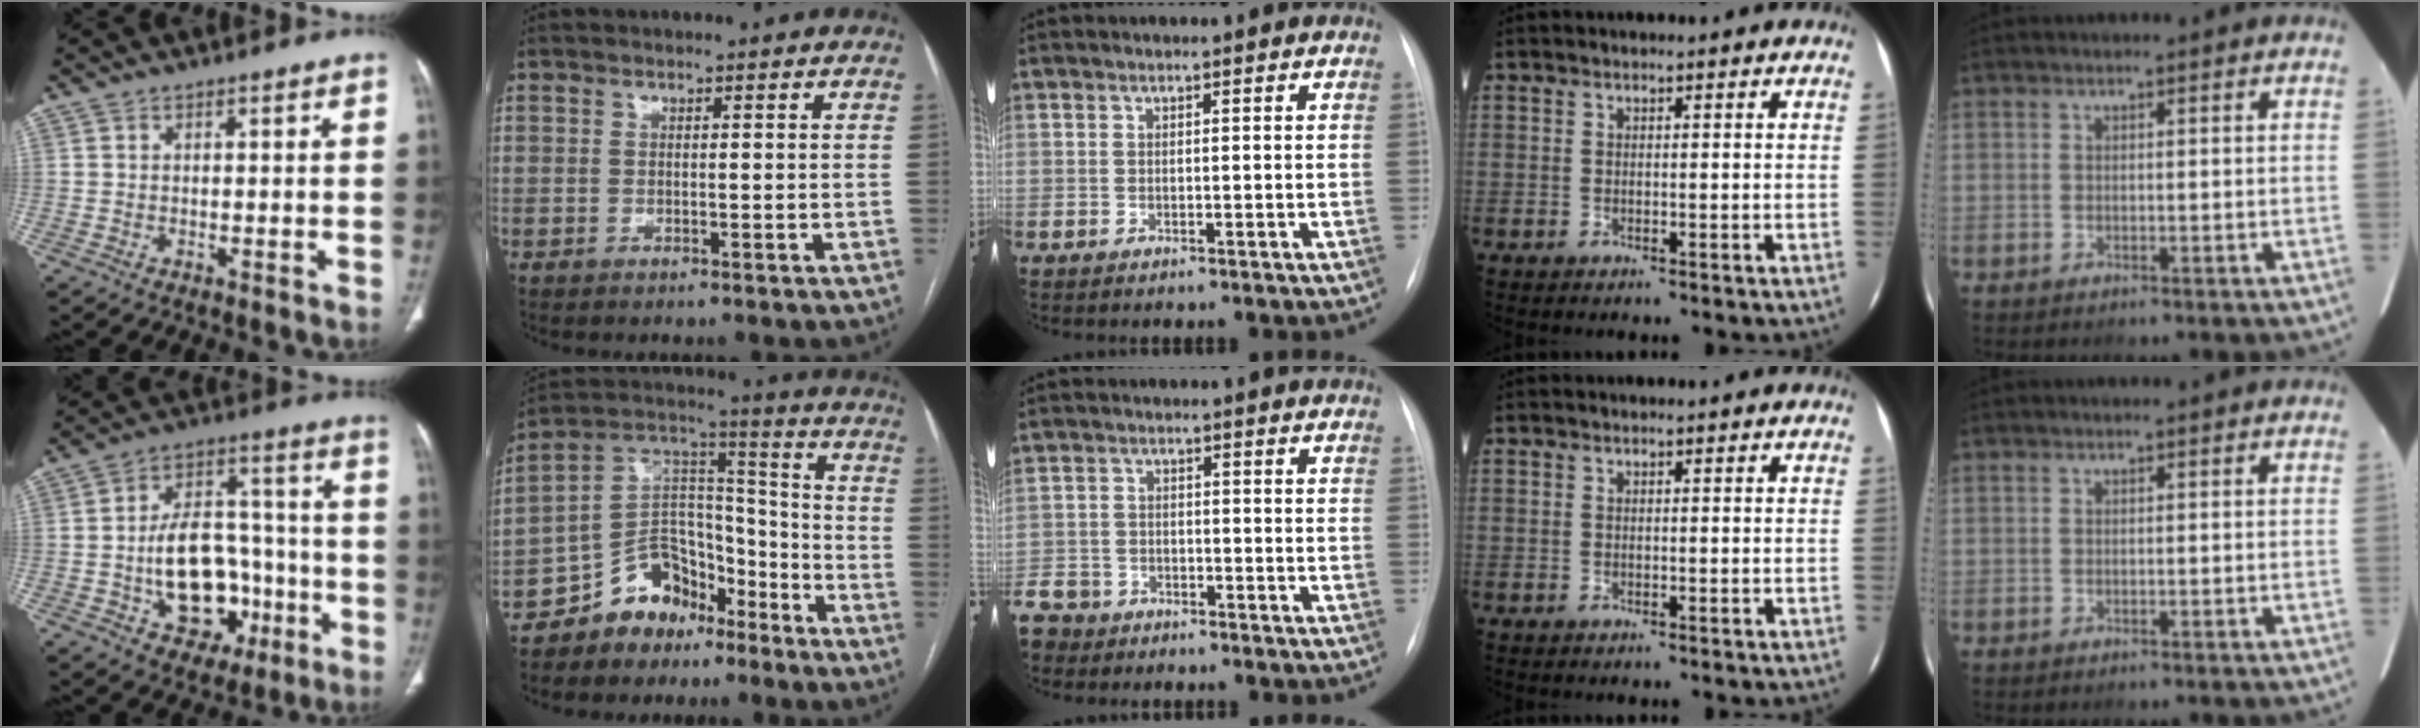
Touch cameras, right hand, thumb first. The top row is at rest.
{"thumb": {"total": 17.5, "force": [-4.6, 11.9, 12.0], "torque": [-0.150, 0.049, -0.060]}, "index": {"total": 11.9, "force": [-8.6, 7.4, 3.9], "torque": [-0.072, 0.064, -0.153]}, "middle": {"total": 7.3, "force": [-5.9, 4.3, 0.6], "torque": [-0.021, -0.006, -0.110]}}